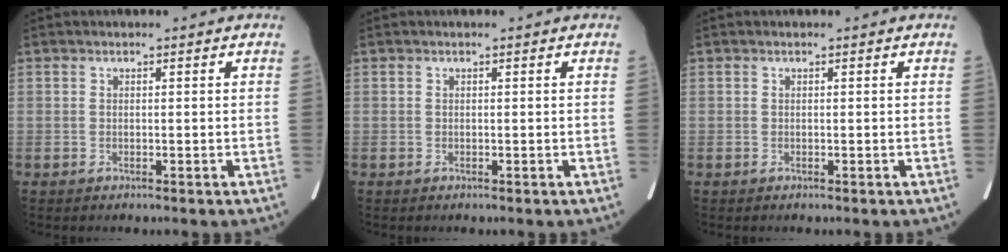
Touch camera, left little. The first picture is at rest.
{"total": 0.0}
{"total": 0.0}